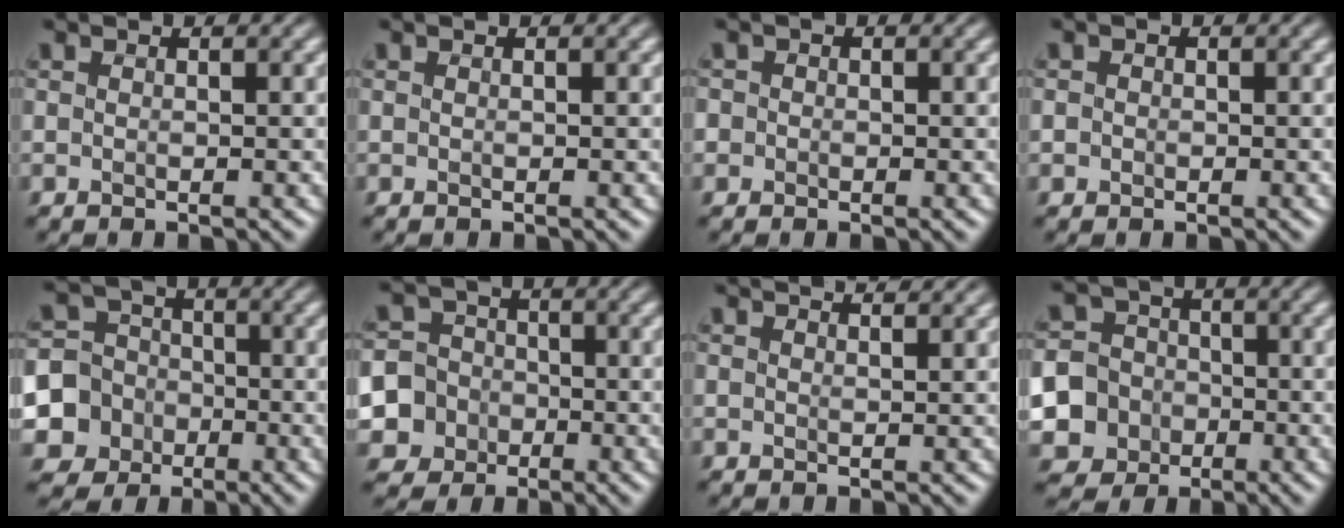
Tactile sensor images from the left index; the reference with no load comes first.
{"total": 0.0}
{"total": 1.2, "force": [0.2, 1.2, 0.3], "torque": [0.005, 0.009, -0.011]}
{"total": 0.5, "force": [0.1, 0.5, 0.1], "torque": [0.002, 0.001, -0.004]}
{"total": 7.5, "force": [-2.3, 6.9, 1.6], "torque": [-0.037, 0.000, -0.063]}
{"total": 7.9, "force": [-2.9, 7.3, 1.1], "torque": [-0.027, -0.009, -0.075]}
{"total": 2.6, "force": [2.5, 0.1, 0.6], "torque": [-0.015, 0.006, 0.030]}
{"total": 10.8, "force": [-3.8, 9.9, 2.1], "torque": [-0.078, -0.024, -0.084]}